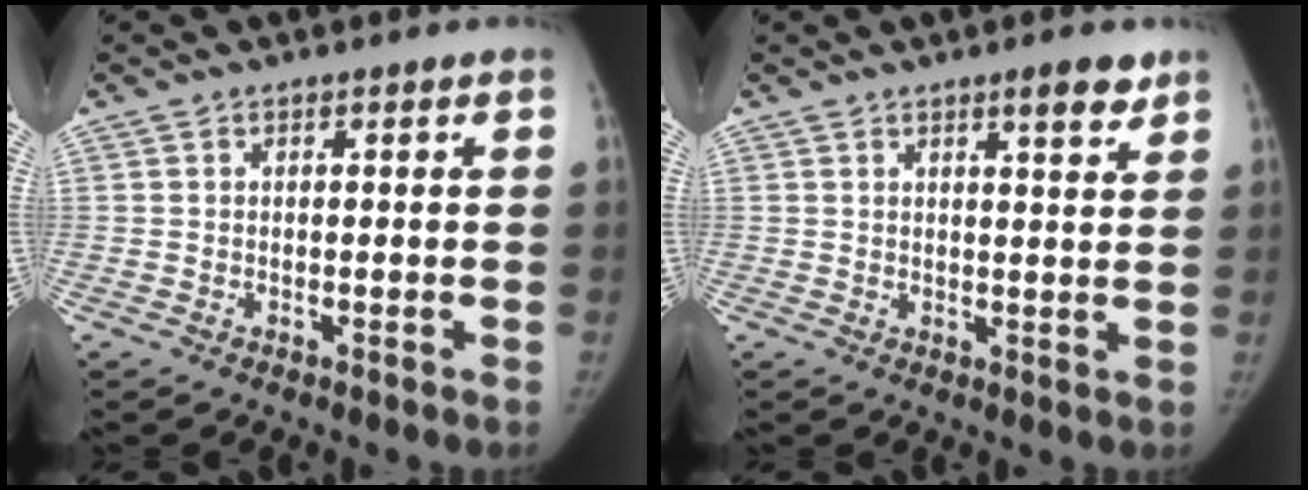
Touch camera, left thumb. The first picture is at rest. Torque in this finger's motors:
{"motor_torque": [0.07, -0.38, 0.28, -0.40, 0.01]}